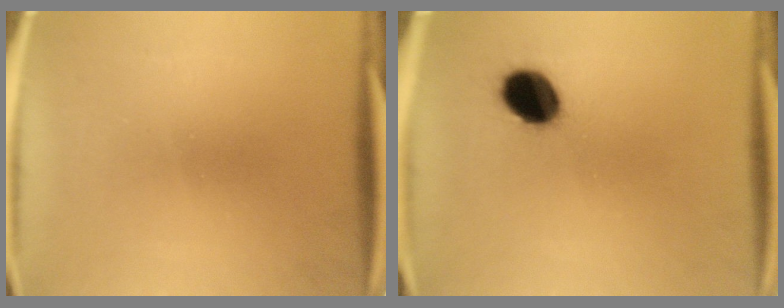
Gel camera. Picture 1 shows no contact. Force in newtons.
{"total": 9.1}